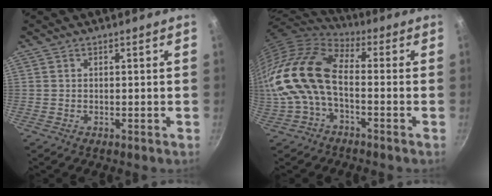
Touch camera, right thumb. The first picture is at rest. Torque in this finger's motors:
{"motor_torque": [2.06, 2.95, 2.06, -0.71, 0.54]}